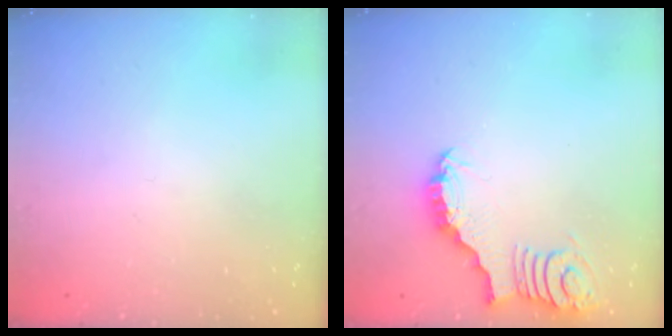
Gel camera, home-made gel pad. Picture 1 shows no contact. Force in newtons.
{"total": 3.2, "press": 3.2, "slide": 0.1}